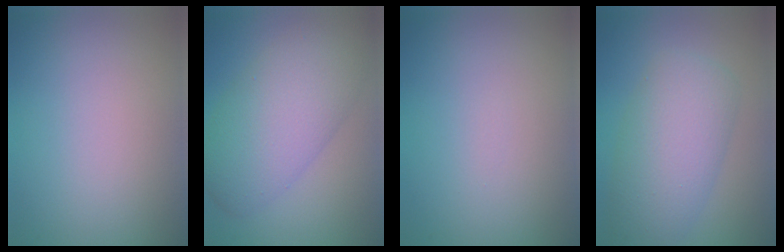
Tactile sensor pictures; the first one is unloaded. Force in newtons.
{"total": 7.8, "press": 7.8, "slide": 0.0}
{"total": 0.0}
{"total": 6.7, "press": 6.7, "slide": 0.2}